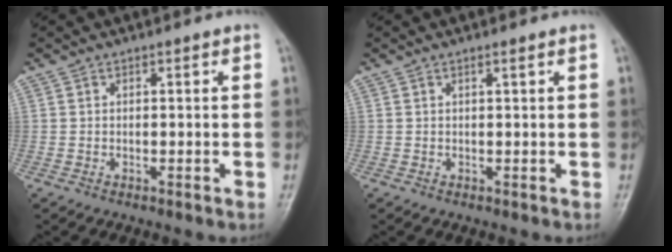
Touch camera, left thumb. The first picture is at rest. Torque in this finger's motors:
{"motor_torque": [-0.32, -0.08, -0.42, -0.16, 0.05]}